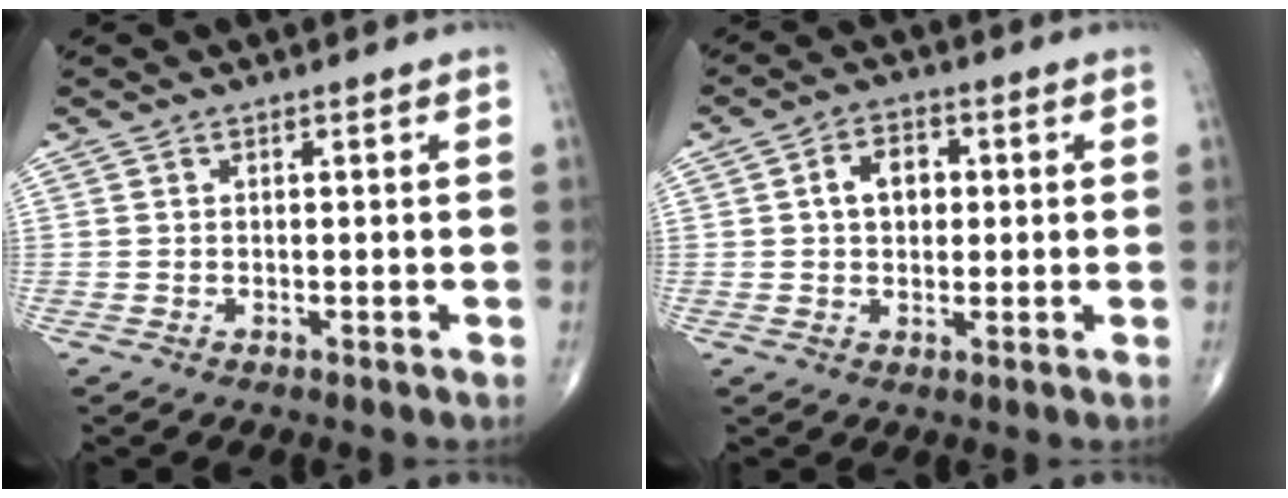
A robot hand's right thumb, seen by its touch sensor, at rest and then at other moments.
{"total": 6.0, "force": [0.9, 4.2, 4.2], "torque": [-0.056, 0.011, 0.011]}